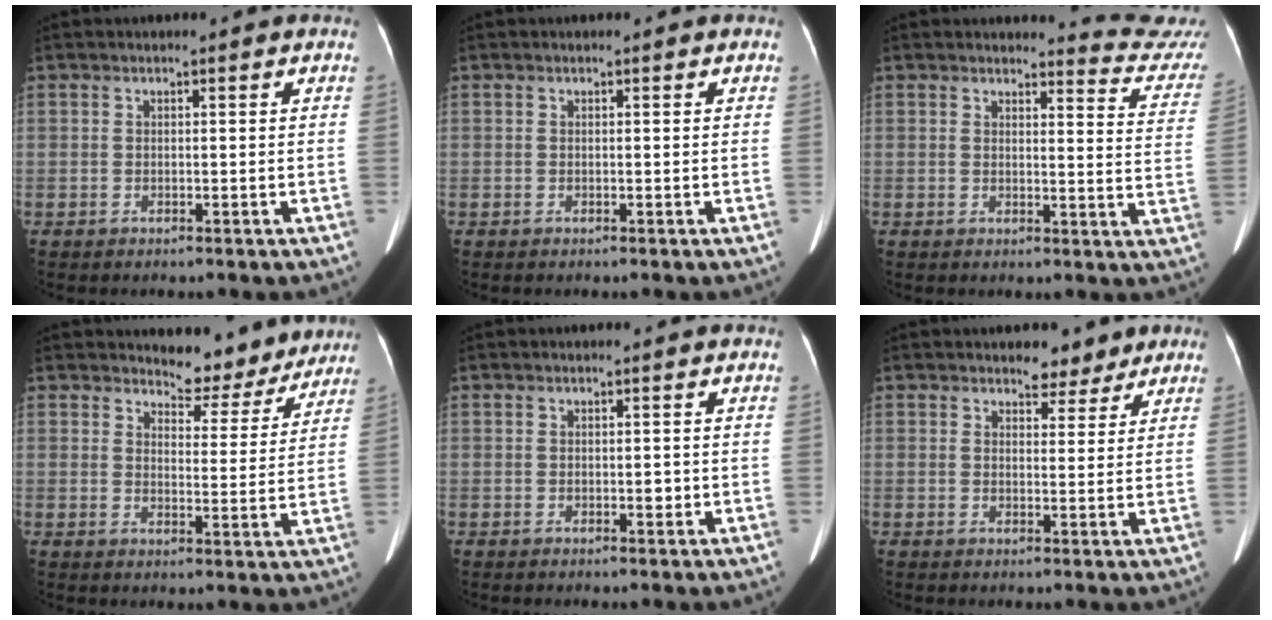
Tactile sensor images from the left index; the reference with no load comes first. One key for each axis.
{"total": 0.0}
{"total": 9.5, "fx": 9.4, "fy": -0.7, "fz": -0.9, "tx": 0.010, "ty": -0.101, "tz": 0.082}
{"total": 7.2, "fx": 6.9, "fy": 2.2, "fz": 0.6, "tx": -0.005, "ty": -0.010, "tz": 0.086}
{"total": 1.1, "fx": -0.6, "fy": 0.5, "fz": 0.7, "tx": -0.012, "ty": 0.001, "tz": -0.003}
{"total": 3.6, "fx": 2.9, "fy": 2.1, "fz": 0.8, "tx": -0.004, "ty": 0.001, "tz": 0.040}